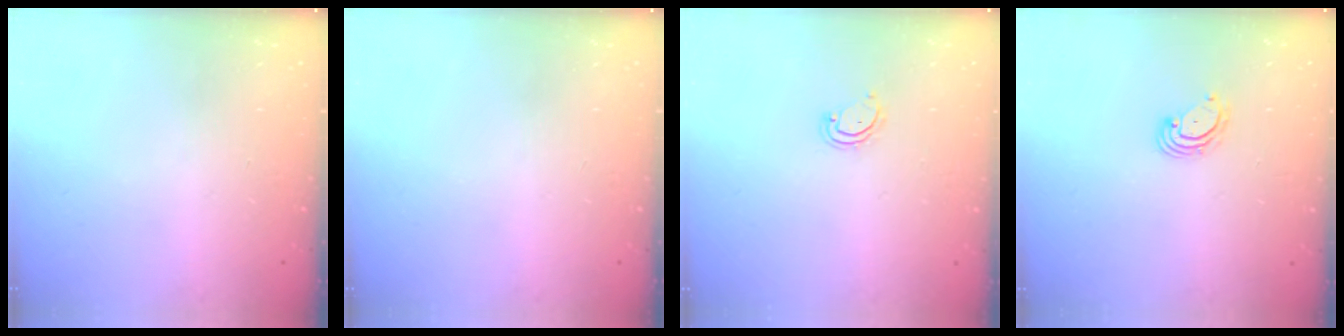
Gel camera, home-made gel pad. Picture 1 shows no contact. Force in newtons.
{"total": 0.0}
{"total": 2.9, "press": 2.9, "slide": 0.3}
{"total": 3.2, "press": 3.1, "slide": 0.4}